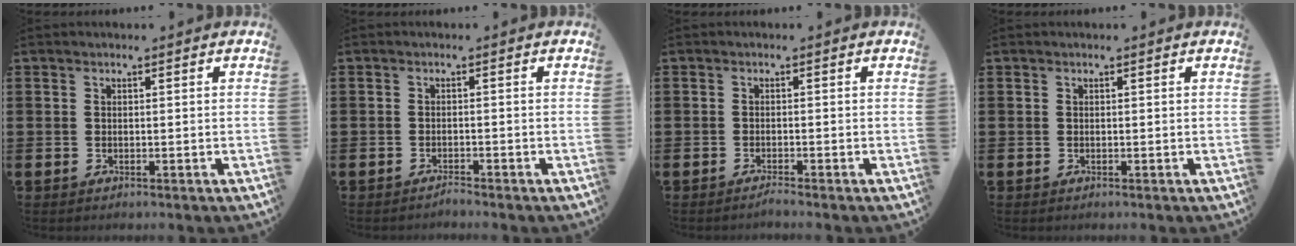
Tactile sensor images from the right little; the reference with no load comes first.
{"total": 0.9, "force": [-0.9, 0.0, 0.1], "torque": [-0.004, -0.001, -0.019]}
{"total": 0.8, "force": [-0.8, -0.1, 0.3], "torque": [-0.006, -0.004, -0.015]}
{"total": 0.0}